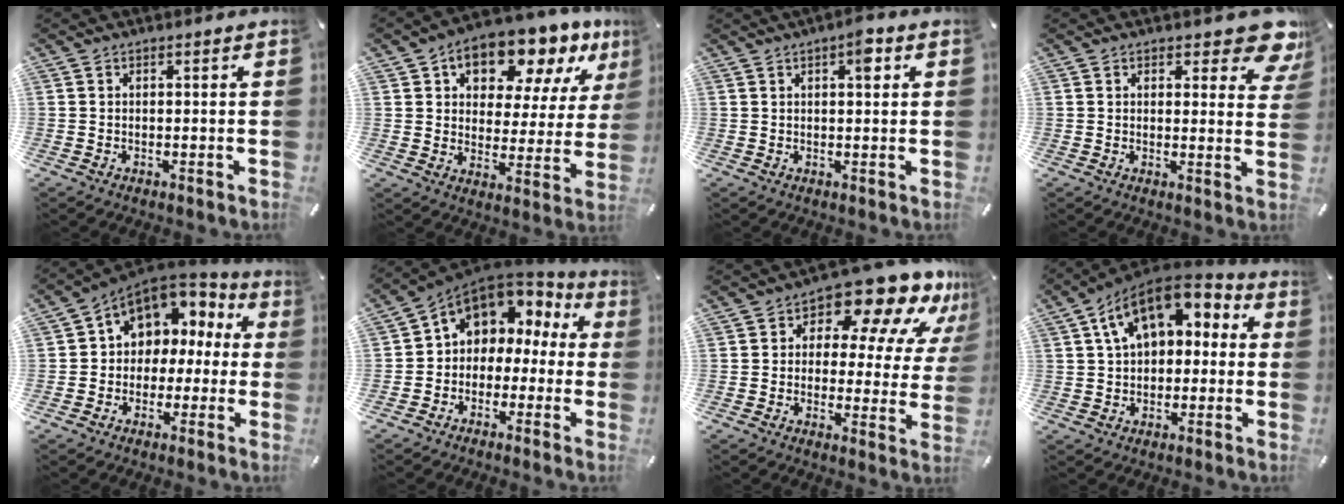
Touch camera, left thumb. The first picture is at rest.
{"total": 14.3, "force": [10.2, 7.4, 6.6], "torque": [-0.105, -0.066, 0.177]}
{"total": 4.5, "force": [1.8, 1.7, 3.7], "torque": [-0.046, -0.005, 0.023]}
{"total": 8.0, "force": [5.6, 3.4, 4.6], "torque": [-0.039, -0.040, 0.093]}
{"total": 8.3, "force": [2.2, 7.6, 2.7], "torque": [-0.049, -0.014, 0.045]}
{"total": 7.3, "force": [2.4, 6.5, 2.2], "torque": [-0.048, -0.021, 0.046]}
{"total": 14.0, "force": [9.9, 6.3, 7.6], "torque": [-0.114, -0.076, 0.166]}
{"total": 11.8, "force": [5.2, 7.9, 7.1], "torque": [-0.127, -0.017, 0.097]}